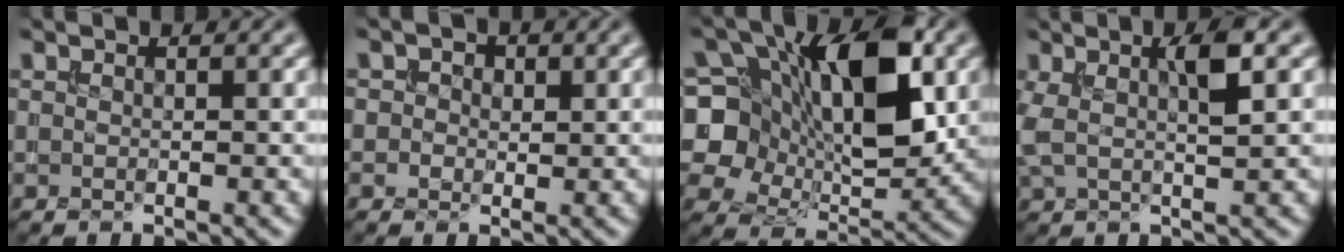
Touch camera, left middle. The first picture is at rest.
{"total": 2.8, "force": [0.9, 2.4, 1.2], "torque": [-0.009, 0.002, -0.007]}
{"total": 11.2, "force": [2.2, 7.2, 8.2], "torque": [-0.128, 0.004, 0.037]}
{"total": 4.1, "force": [1.1, 1.2, 3.8], "torque": [-0.078, 0.011, 0.017]}